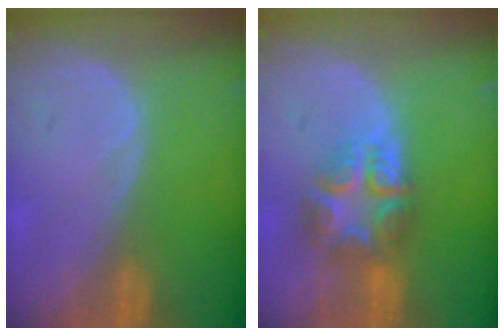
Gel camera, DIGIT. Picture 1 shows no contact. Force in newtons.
{"total": 7.8, "press": 6.8, "slide": 3.8}